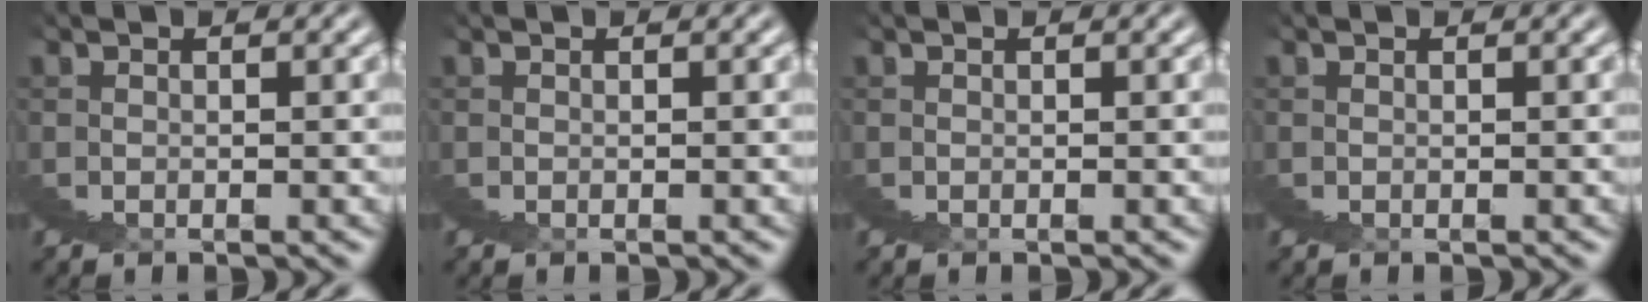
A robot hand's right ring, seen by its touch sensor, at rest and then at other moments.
{"total": 0.0}
{"total": 0.0}
{"total": 0.0}